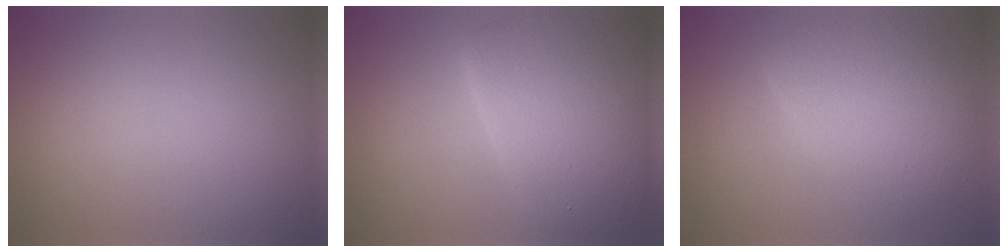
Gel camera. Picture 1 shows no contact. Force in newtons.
{"total": 7.6, "press": 7.6, "slide": 0.3}
{"total": 5.8, "press": 5.8, "slide": 0.2}